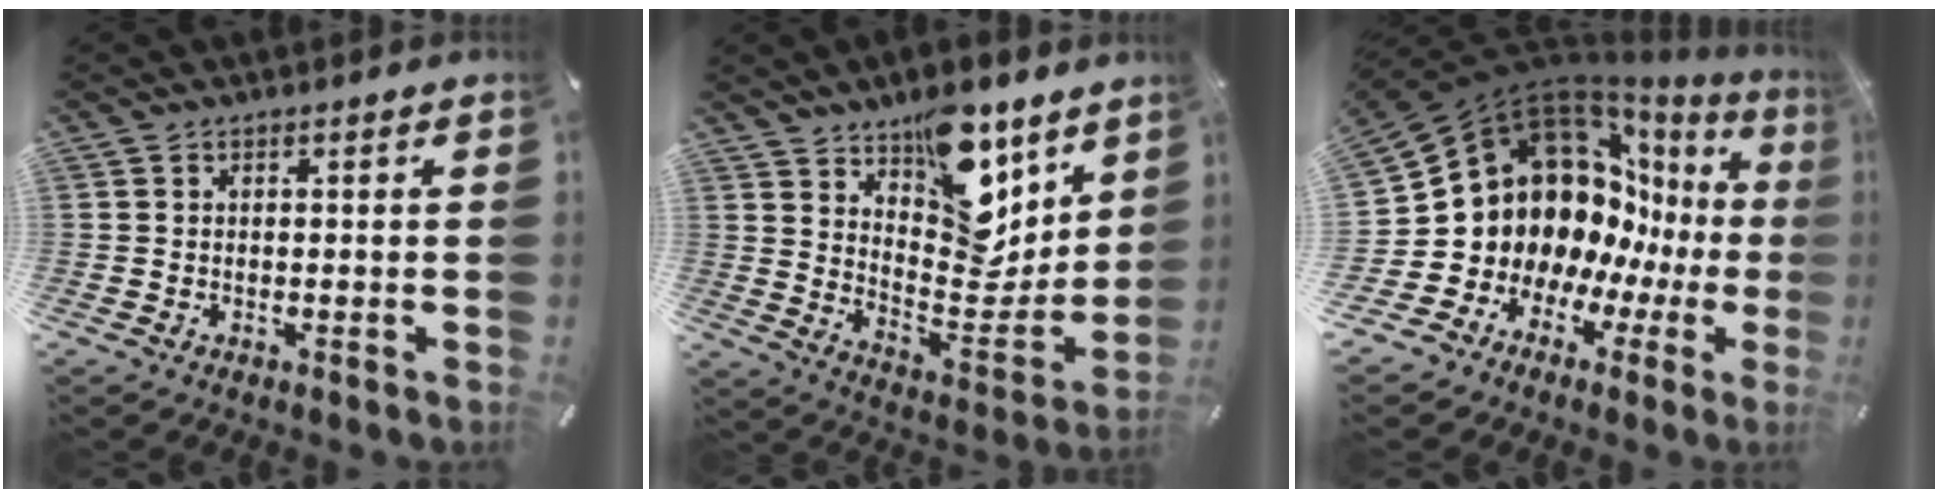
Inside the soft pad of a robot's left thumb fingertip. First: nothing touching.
{"total": 16.5, "force": [12.3, 8.0, 7.4], "torque": [-0.086, -0.104, 0.219]}
{"total": 16.8, "force": [4.2, 14.3, 7.7], "torque": [-0.130, -0.088, 0.109]}